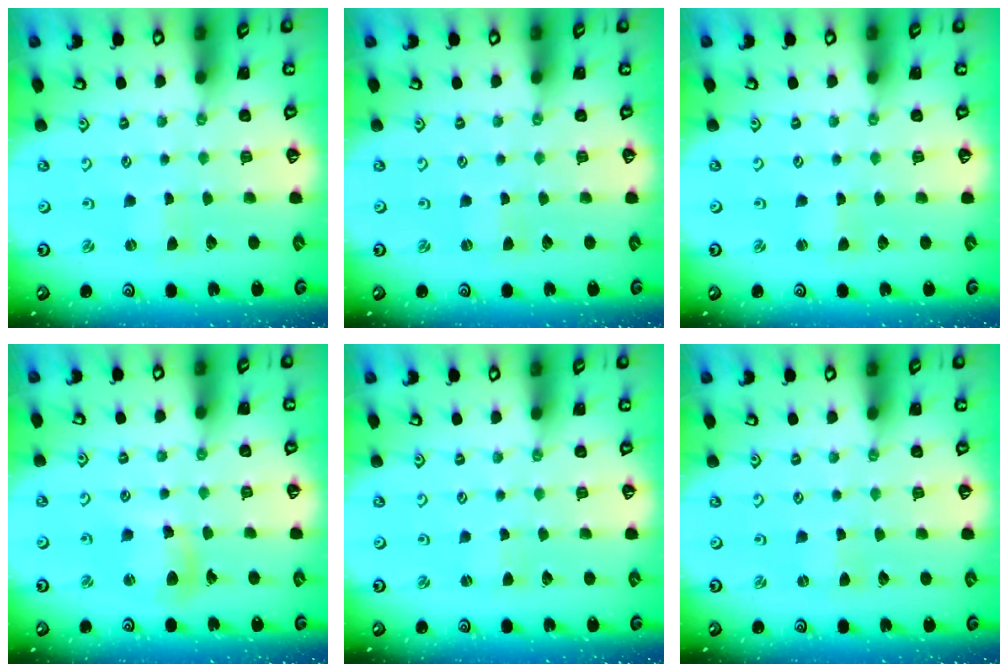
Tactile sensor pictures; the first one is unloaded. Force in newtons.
{"total": 0.0}
{"total": 0.6, "press": 0.6, "slide": 0.1}
{"total": 9.2, "press": 9.1, "slide": 1.3}
{"total": 1.2, "press": 1.2, "slide": 0.2}
{"total": 0.0}